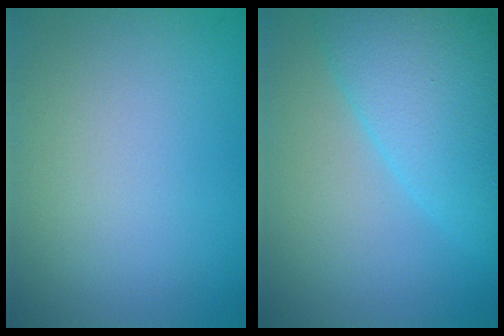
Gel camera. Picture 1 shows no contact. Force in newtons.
{"total": 9.8, "press": 9.8, "slide": 0.4}